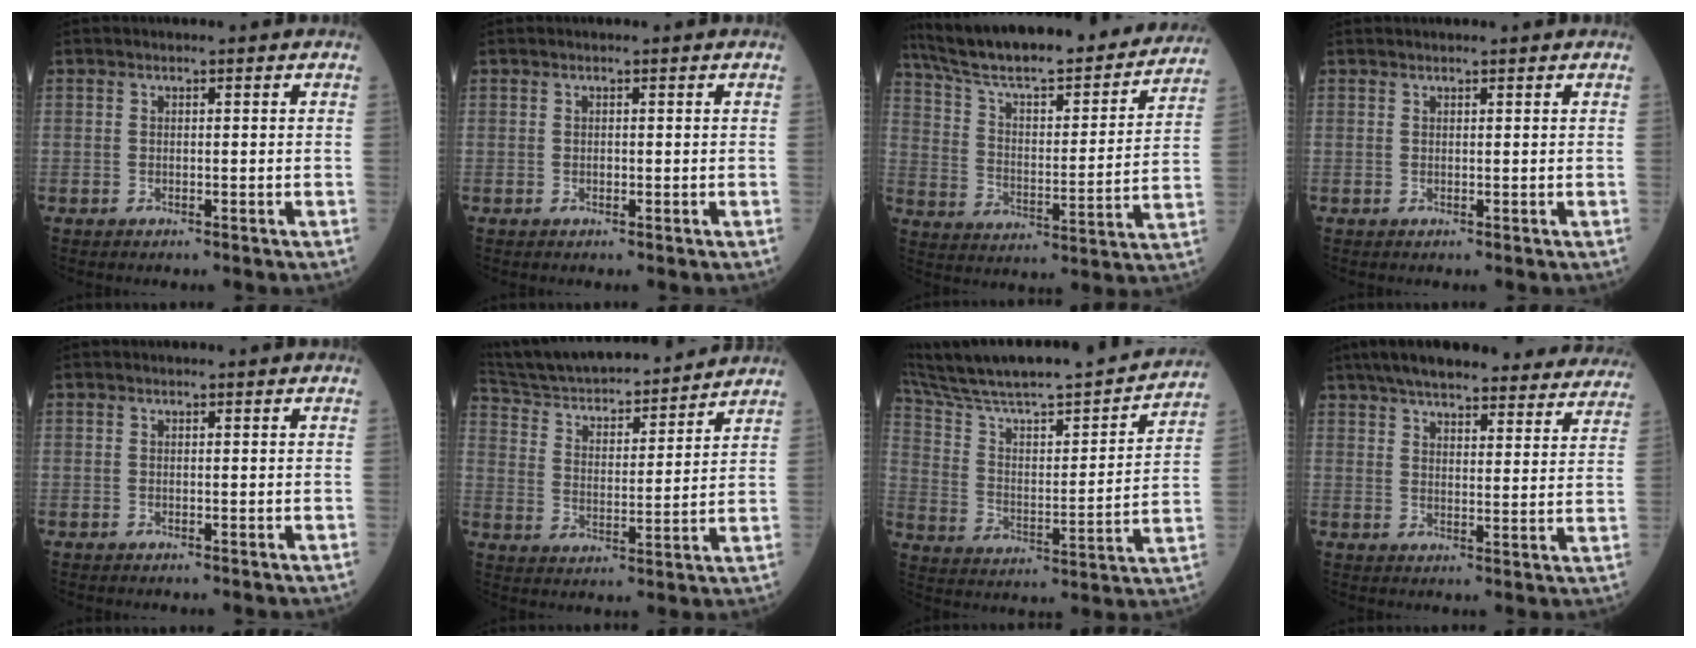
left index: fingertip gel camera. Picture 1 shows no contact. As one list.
[{"total": 0.0}, {"total": 28.6, "force": [24.8, 5.0, 13.4], "torque": [-0.211, -0.015, 0.347]}, {"total": 2.4, "force": [2.3, 0.3, 0.8], "torque": [-0.003, 0.024, 0.030]}, {"total": 0.0}, {"total": 21.3, "force": [19.5, 3.4, 7.6], "torque": [-0.125, 0.016, 0.300]}, {"total": 29.8, "force": [26.1, 4.1, 13.7], "torque": [-0.232, -0.016, 0.375]}, {"total": 28.3, "force": [24.9, 6.3, 12.0], "torque": [-0.180, -0.006, 0.305]}]